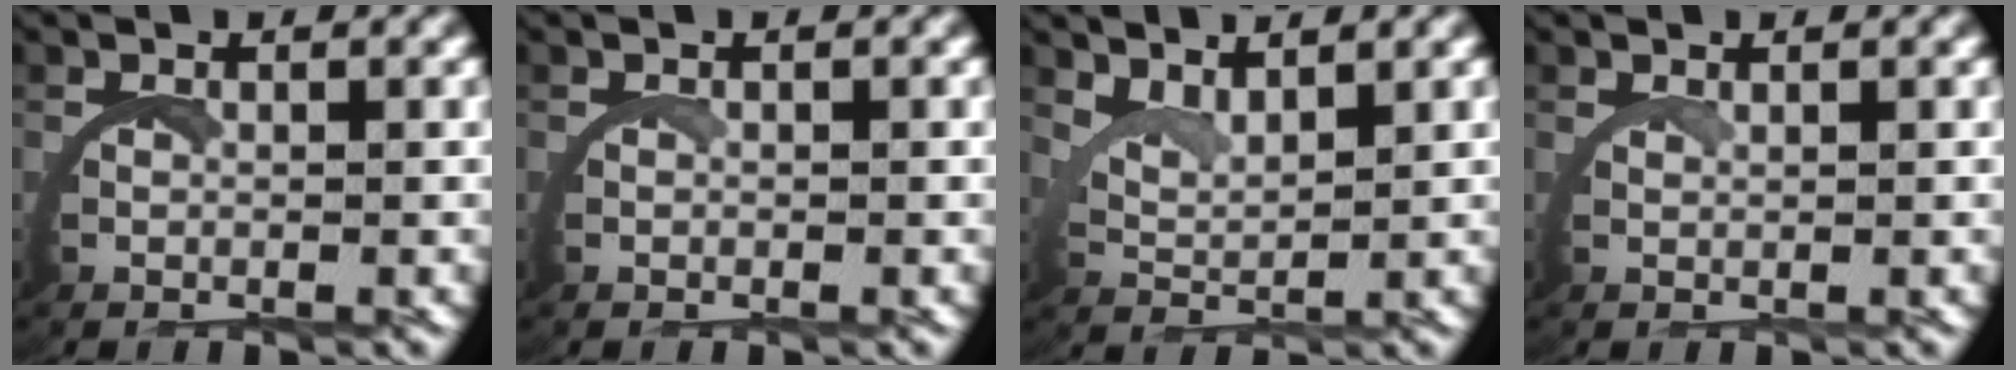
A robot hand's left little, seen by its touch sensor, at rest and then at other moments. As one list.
[{"total": 0.0}, {"total": 3.1, "force": [2.8, 0.7, 1.1], "torque": [-0.038, -0.006, 0.048]}, {"total": 1.2, "force": [0.9, -0.8, -0.1], "torque": [-0.001, 0.003, 0.016]}]